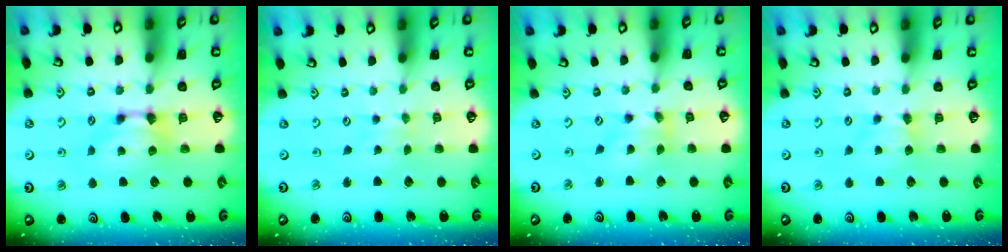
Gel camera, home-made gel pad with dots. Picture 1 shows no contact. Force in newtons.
{"total": 3.1, "press": 3.1, "slide": 0.2}
{"total": 1.3, "press": 0.3, "slide": 1.2}
{"total": 1.6, "press": 1.5, "slide": 0.4}